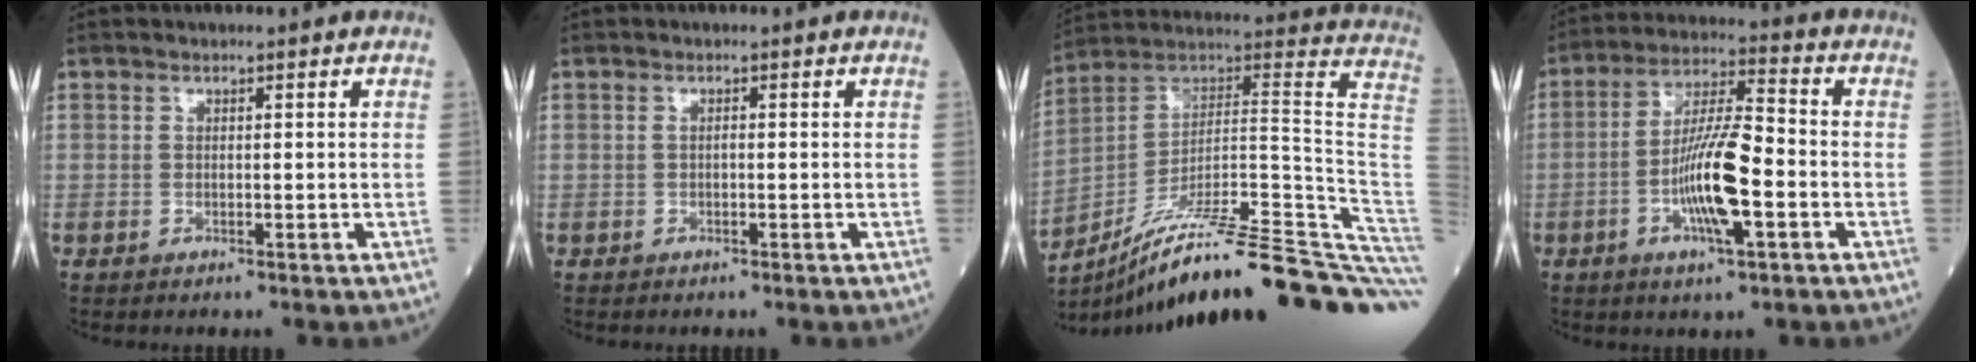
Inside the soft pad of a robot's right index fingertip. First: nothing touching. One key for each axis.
{"total": 0.6, "fx": -0.1, "fy": 0.2, "fz": 0.6, "tx": -0.011, "ty": 0.001, "tz": -0.001}
{"total": 32.1, "fx": -24.0, "fy": 0.9, "fz": 21.4, "tx": -0.169, "ty": 0.022, "tz": -0.350}
{"total": 11.1, "fx": -3.2, "fy": 1.7, "fz": 10.5, "tx": -0.196, "ty": 0.002, "tz": -0.061}